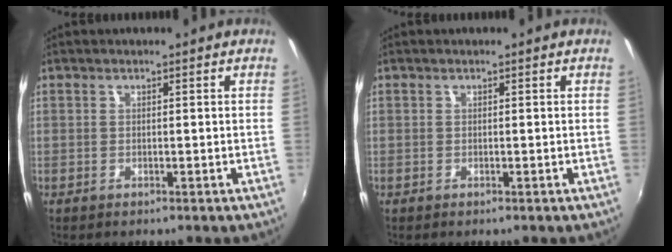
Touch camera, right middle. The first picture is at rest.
{"total": 0.0}